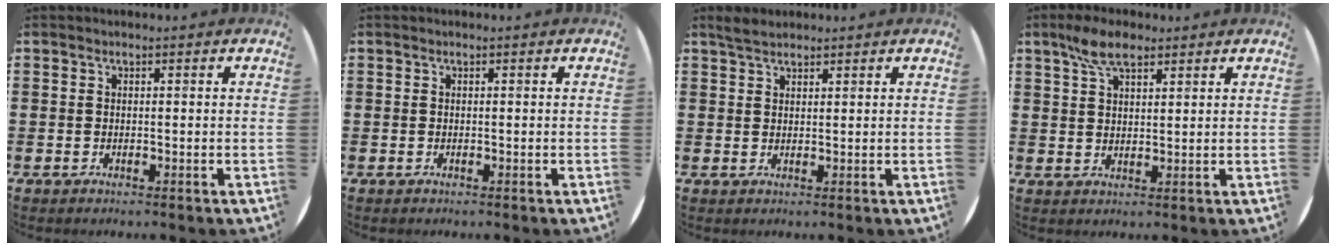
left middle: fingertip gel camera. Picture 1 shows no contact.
{"total": 0.0}
{"total": 2.2, "force": [2.0, 0.7, 0.7], "torque": [-0.009, 0.002, 0.036]}
{"total": 5.6, "force": [3.9, 2.3, 3.3], "torque": [-0.064, 0.001, 0.070]}